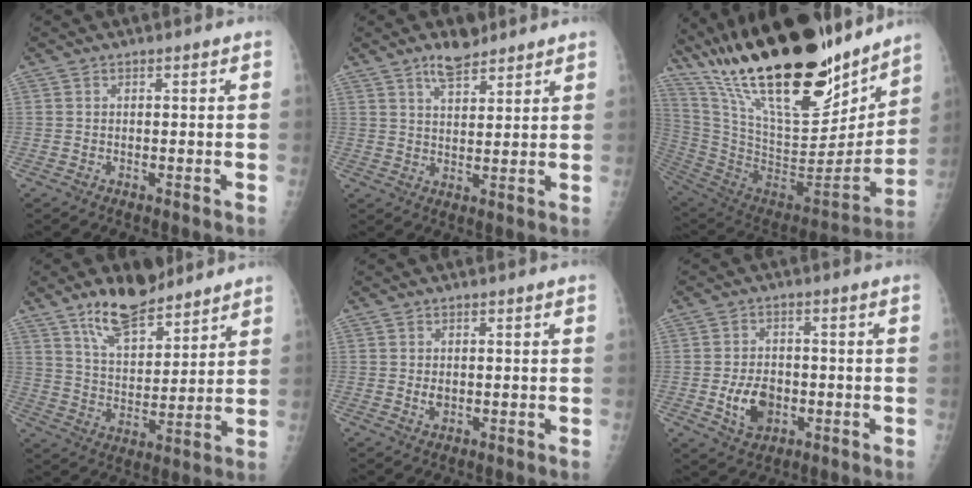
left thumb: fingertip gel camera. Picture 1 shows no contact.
{"total": 6.1, "force": [4.7, 2.3, 3.1], "torque": [-0.036, -0.030, 0.081]}
{"total": 36.2, "force": [25.3, 12.2, 22.8], "torque": [-0.363, -0.077, 0.430]}
{"total": 13.3, "force": [9.9, 5.4, 7.1], "torque": [-0.091, -0.061, 0.179]}
{"total": 1.8, "force": [0.6, 1.2, 1.3], "torque": [-0.018, -0.005, 0.013]}
{"total": 7.1, "force": [-1.6, 5.1, 4.7], "torque": [-0.062, 0.004, -0.021]}